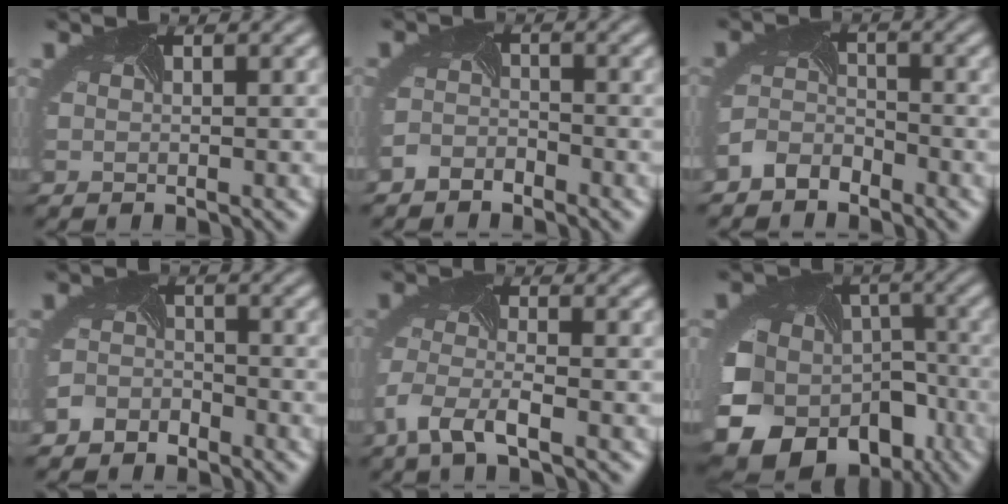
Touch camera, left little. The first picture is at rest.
{"total": 1.8, "force": [-1.7, 0.6, 0.1], "torque": [-0.008, -0.003, -0.037]}
{"total": 2.9, "force": [-2.6, 1.3, 0.3], "torque": [-0.013, 0.000, -0.058]}
{"total": 2.4, "force": [-2.1, 1.1, 0.0], "torque": [-0.005, -0.002, -0.048]}
{"total": 3.6, "force": [-2.3, 0.8, 2.7], "torque": [-0.067, -0.012, -0.053]}
{"total": 19.5, "force": [-8.6, 14.9, 9.2], "torque": [-0.190, -0.065, -0.124]}